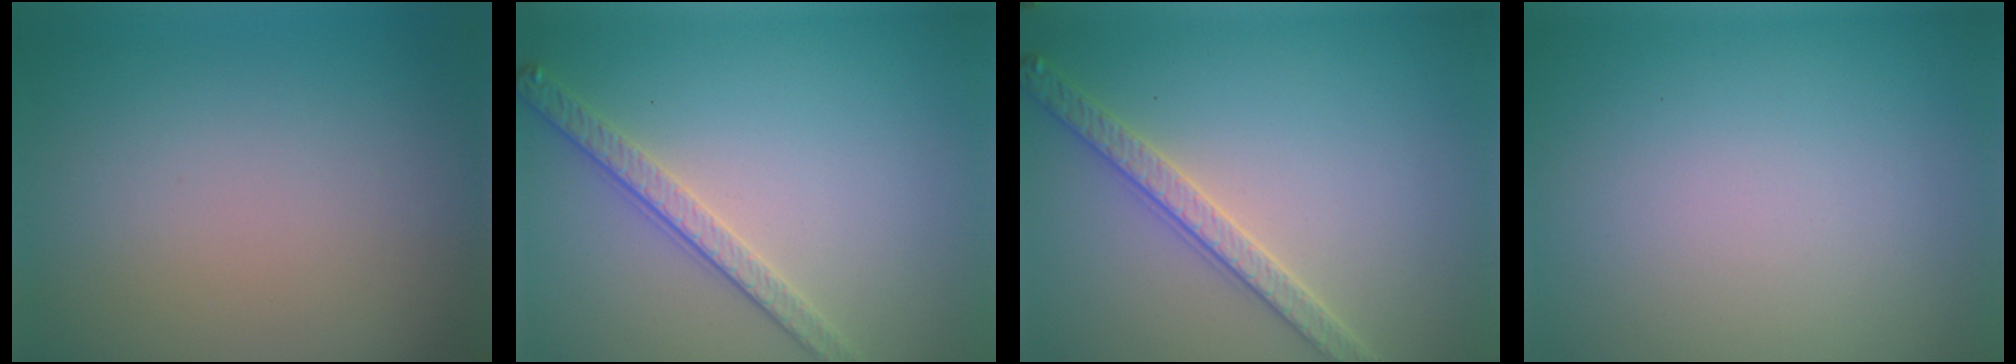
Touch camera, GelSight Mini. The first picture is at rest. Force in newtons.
{"total": 2.8, "press": 2.6, "slide": 1.0}
{"total": 3.2, "press": 3.0, "slide": 1.0}
{"total": 0.0}